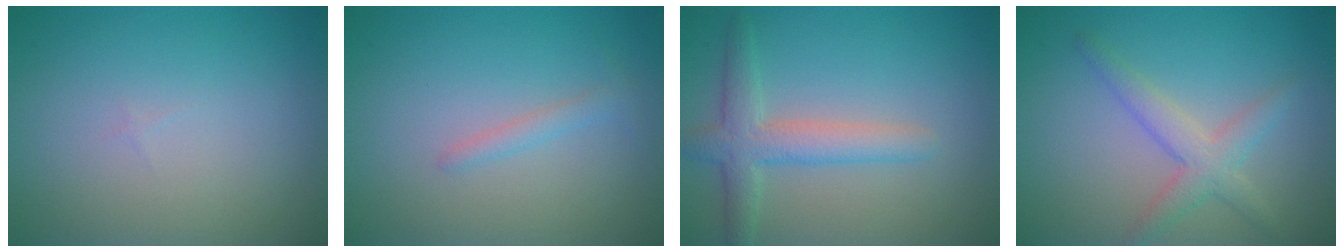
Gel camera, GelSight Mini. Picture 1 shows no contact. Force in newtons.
{"total": 1.1, "press": 1.1, "slide": 0.1}
{"total": 3.7, "press": 3.7, "slide": 0.3}
{"total": 3.0, "press": 3.0, "slide": 0.1}